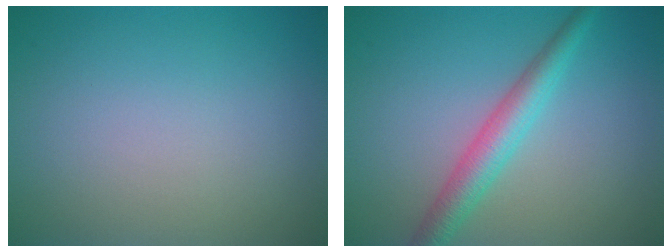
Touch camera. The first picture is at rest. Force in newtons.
{"total": 3.6, "press": 3.6, "slide": 0.1}